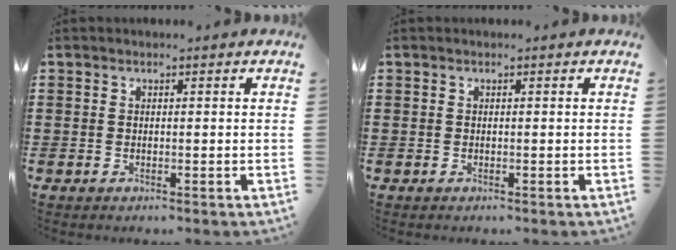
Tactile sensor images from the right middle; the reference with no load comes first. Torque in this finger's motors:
{"motor_torque": [-1.67, -0.46, 0.06, 0.01]}